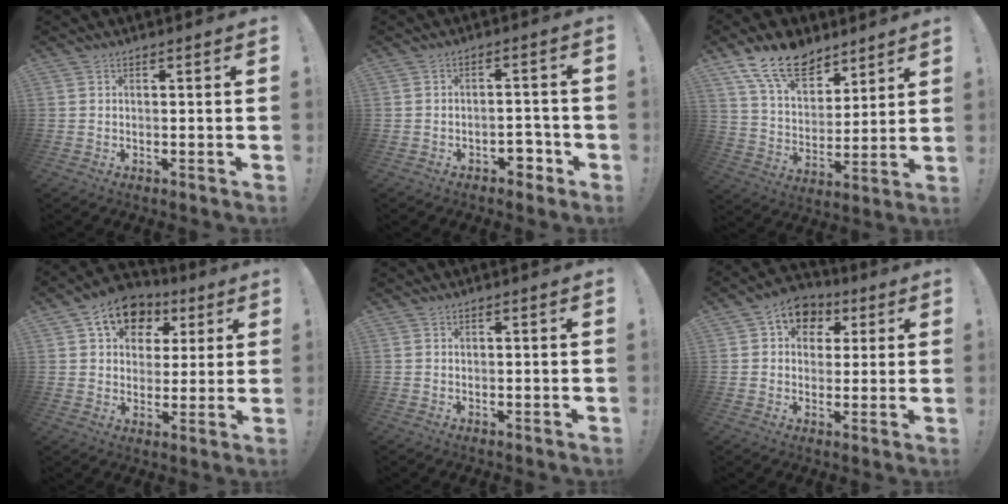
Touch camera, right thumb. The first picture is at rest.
{"total": 4.8, "force": [-2.5, 3.1, 2.7], "torque": [-0.026, 0.009, -0.042]}
{"total": 16.2, "force": [11.4, 8.8, 7.5], "torque": [-0.128, -0.071, 0.211]}
{"total": 13.0, "force": [6.1, 9.6, 6.3], "torque": [-0.093, -0.023, 0.115]}
{"total": 0.0}
{"total": 8.9, "force": [2.8, 7.6, 3.8], "torque": [-0.041, -0.008, 0.056]}